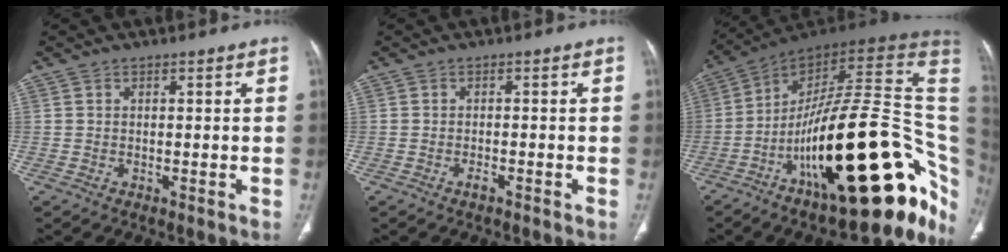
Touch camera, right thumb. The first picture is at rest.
{"total": 1.2, "force": [-0.9, 0.2, 0.9], "torque": [-0.020, 0.004, -0.015]}
{"total": 37.5, "force": [-9.2, 13.1, 33.9], "torque": [-0.403, 0.078, -0.137]}